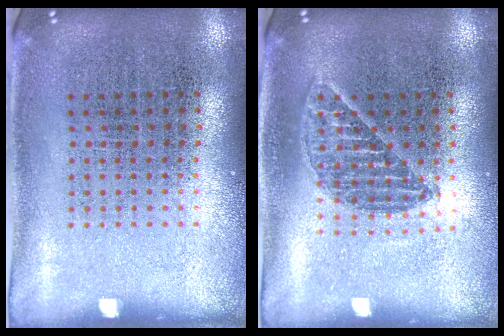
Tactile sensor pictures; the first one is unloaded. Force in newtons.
{"total": 1.2, "press": 1.1, "slide": 0.5}